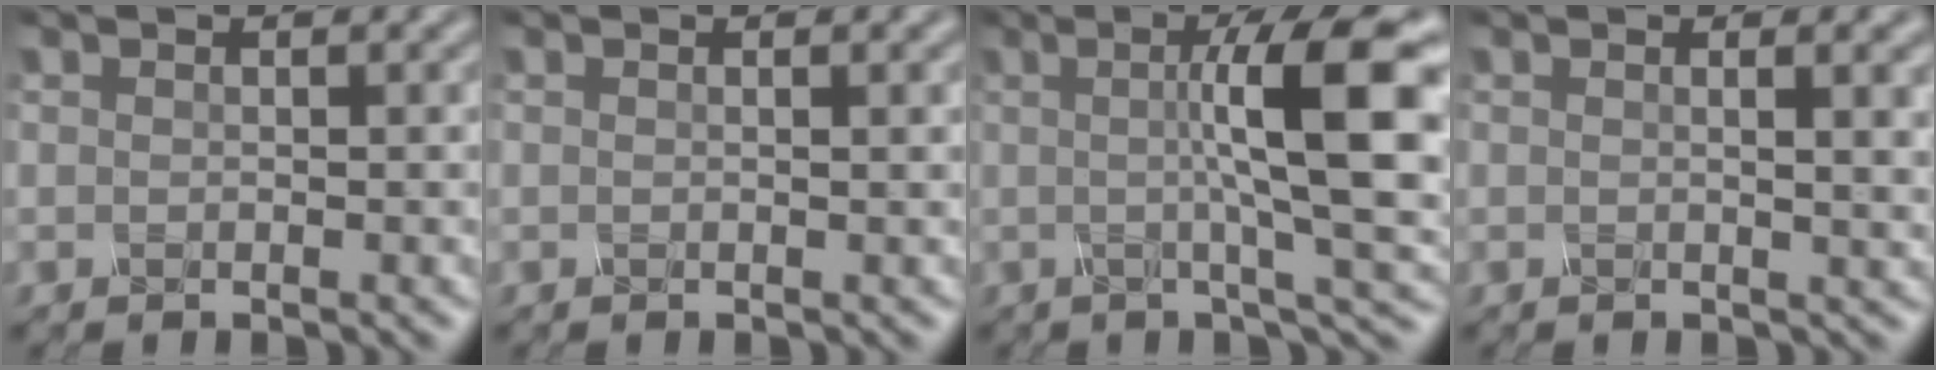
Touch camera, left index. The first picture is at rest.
{"total": 1.1, "force": [0.3, 0.4, 1.0], "torque": [-0.011, 0.003, -0.002]}
{"total": 10.4, "force": [1.1, 1.9, 10.2], "torque": [-0.127, 0.010, 0.013]}
{"total": 4.1, "force": [0.8, 1.4, 3.7], "torque": [-0.030, 0.008, 0.002]}